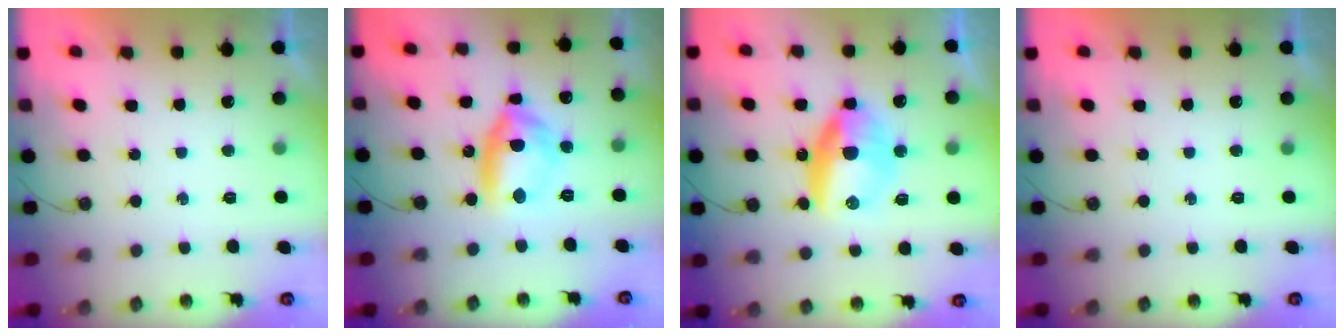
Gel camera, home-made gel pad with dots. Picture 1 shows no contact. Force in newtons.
{"total": 11.6, "press": 11.5, "slide": 1.6}
{"total": 10.5, "press": 10.3, "slide": 1.6}
{"total": 0.0}